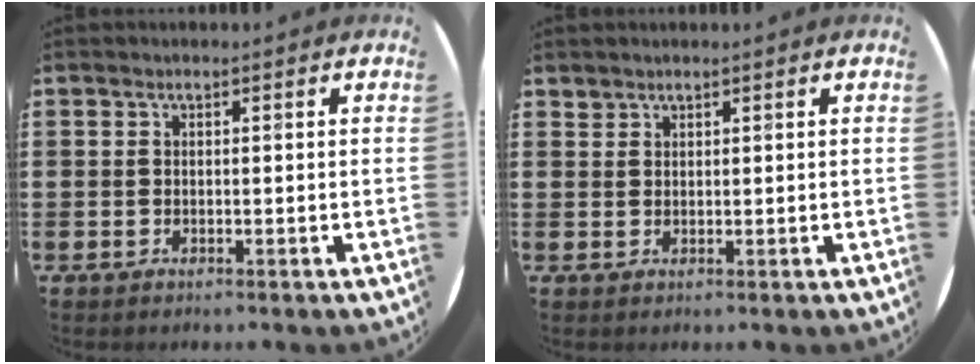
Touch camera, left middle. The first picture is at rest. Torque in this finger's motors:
{"motor_torque": [-0.11, 0.07, -0.03, -0.02]}